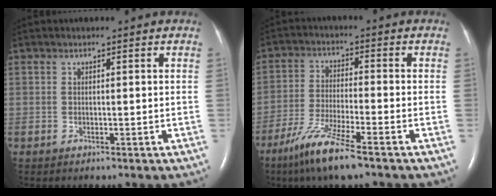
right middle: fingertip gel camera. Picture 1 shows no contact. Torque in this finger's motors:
{"motor_torque": [0.93, -0.89, 0.15, 0.08]}